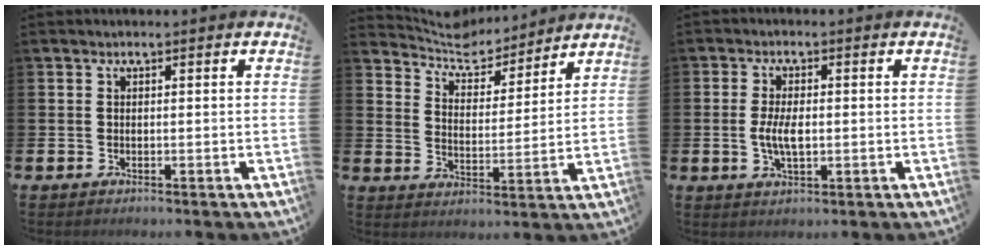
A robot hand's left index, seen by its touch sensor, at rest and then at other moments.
{"total": 6.6, "force": [6.3, 1.7, 0.6], "torque": [-0.038, -0.051, 0.110]}
{"total": 4.3, "force": [-0.2, 2.0, 3.8], "torque": [-0.078, 0.001, -0.006]}